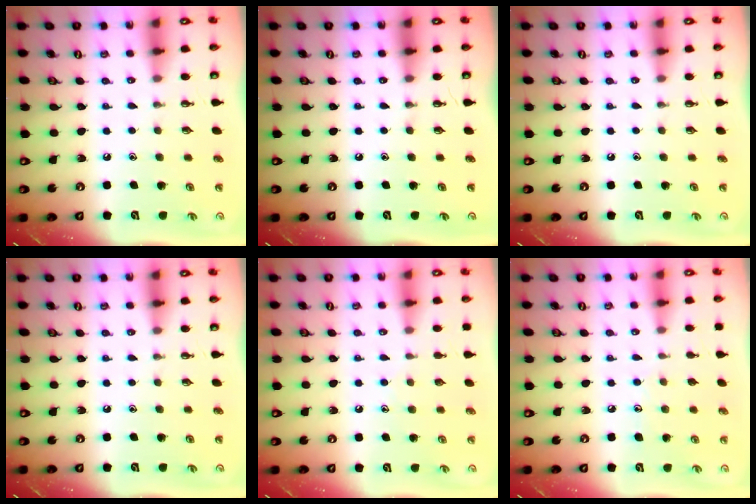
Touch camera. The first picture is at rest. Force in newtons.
{"total": 0.0}
{"total": 0.0}
{"total": 0.0}
{"total": 6.0, "press": 6.0, "slide": 0.7}
{"total": 6.0, "press": 6.0, "slide": 0.6}